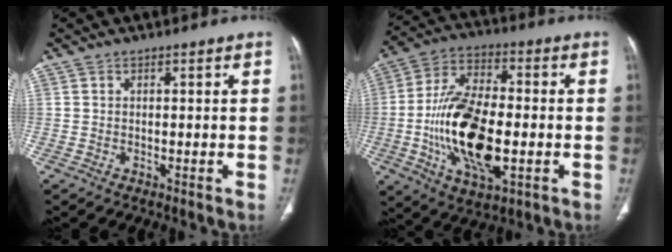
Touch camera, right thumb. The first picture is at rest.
{"total": 19.7, "force": [-3.4, 9.6, 16.9], "torque": [-0.312, 0.012, -0.057]}